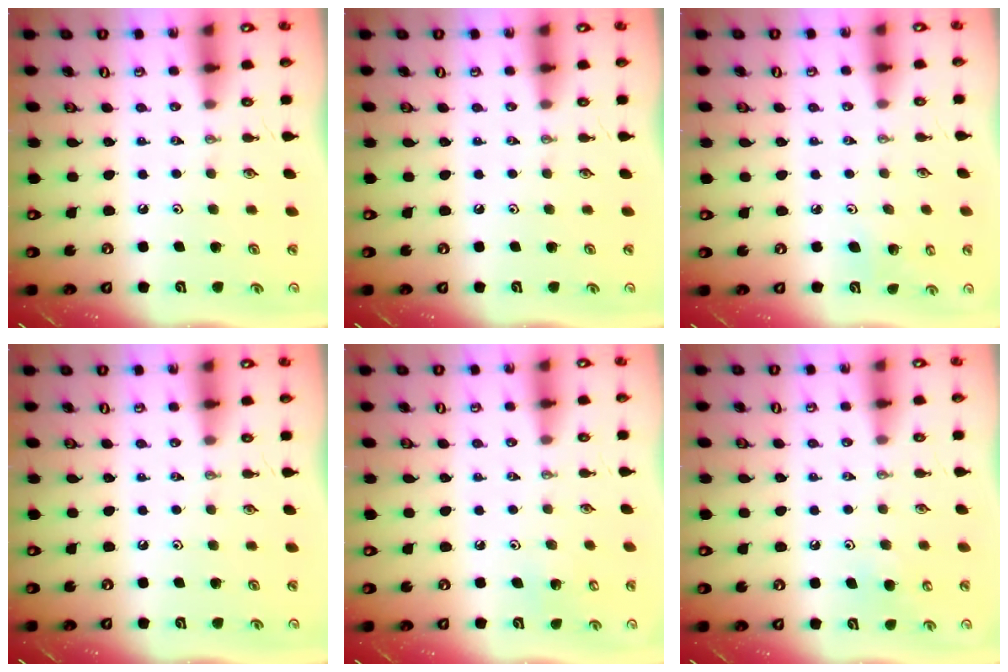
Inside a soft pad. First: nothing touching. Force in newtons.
{"total": 0.0}
{"total": 5.0, "press": 4.7, "slide": 1.7}
{"total": 0.0}
{"total": 5.2, "press": 5.2, "slide": 0.4}
{"total": 6.0, "press": 5.9, "slide": 0.5}